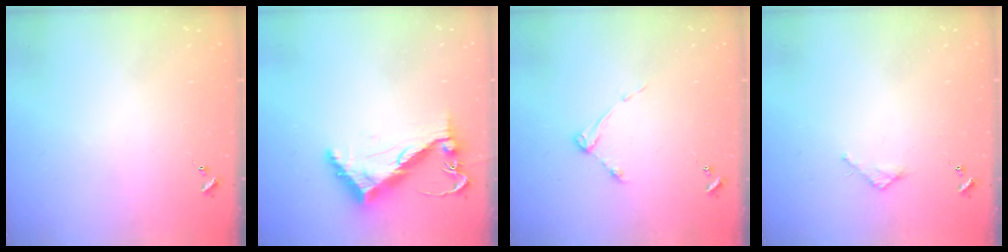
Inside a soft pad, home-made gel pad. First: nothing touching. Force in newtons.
{"total": 9.7, "press": 9.6, "slide": 1.4}
{"total": 4.3, "press": 4.3, "slide": 0.6}
{"total": 2.7, "press": 2.7, "slide": 0.2}